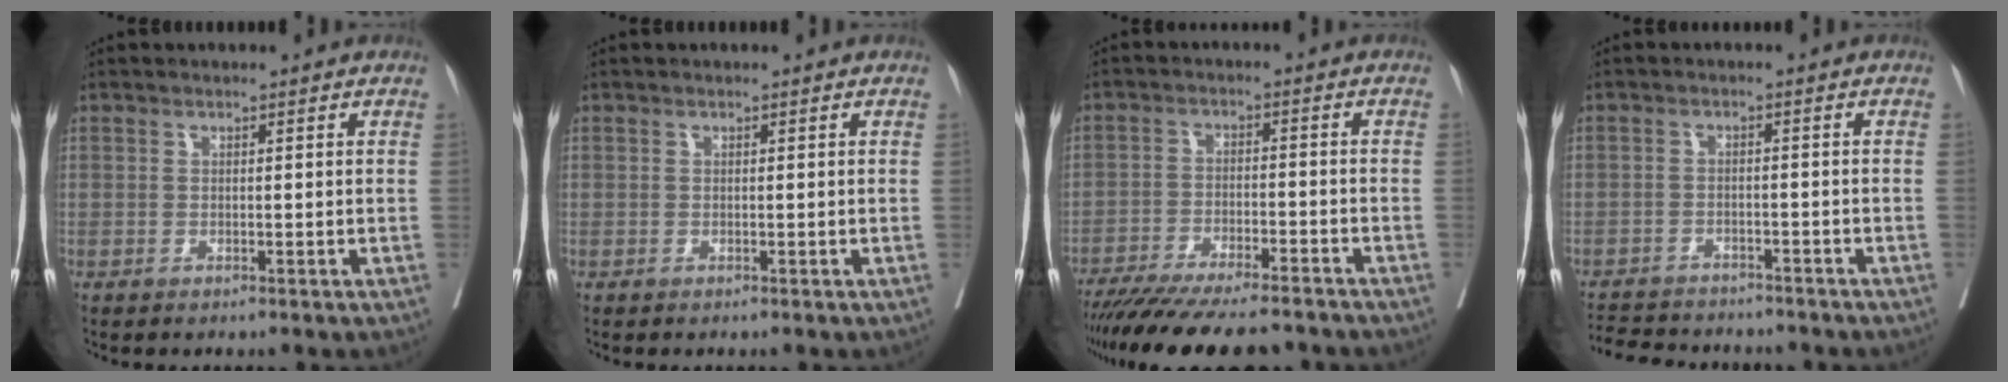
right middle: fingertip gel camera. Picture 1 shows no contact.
{"total": 0.0}
{"total": 18.2, "force": [-16.0, 2.3, 8.2], "torque": [-0.137, -0.032, -0.235]}
{"total": 11.3, "force": [-10.3, 2.9, 3.6], "torque": [-0.077, -0.004, -0.140]}